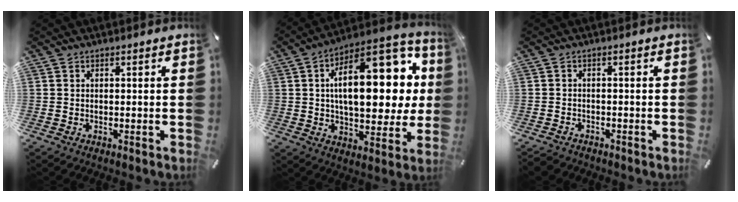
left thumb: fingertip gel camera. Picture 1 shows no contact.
{"total": 24.6, "force": [6.1, 12.1, 20.6], "torque": [-0.304, -0.029, 0.092]}
{"total": 2.0, "force": [-1.7, 0.9, 0.3], "torque": [-0.013, 0.008, -0.038]}